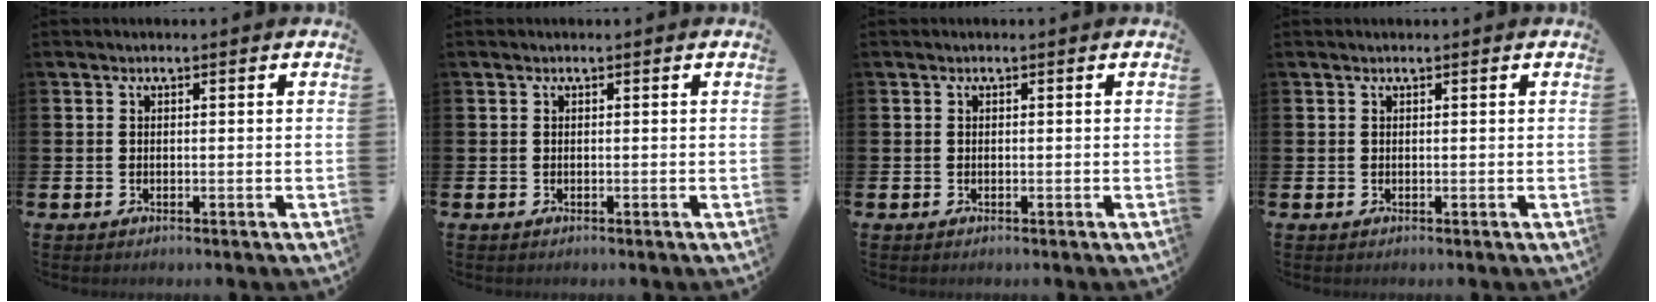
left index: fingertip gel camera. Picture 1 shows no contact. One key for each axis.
{"total": 0.0}
{"total": 0.0}
{"total": 0.0}